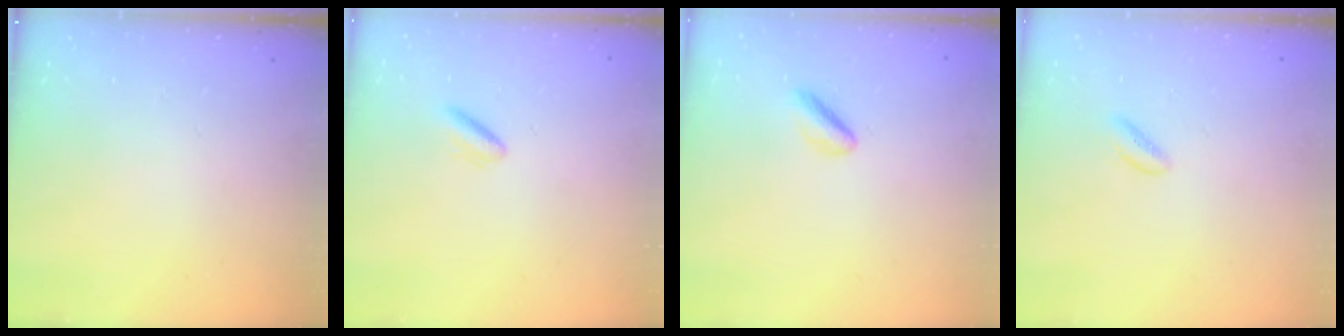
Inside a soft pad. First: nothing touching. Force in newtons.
{"total": 2.7, "press": 2.5, "slide": 1.0}
{"total": 2.6, "press": 2.3, "slide": 1.2}
{"total": 1.1, "press": 0.9, "slide": 0.6}